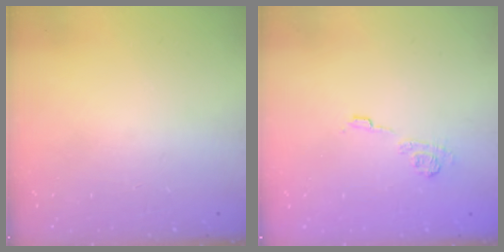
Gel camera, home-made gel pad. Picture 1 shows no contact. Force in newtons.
{"total": 8.0, "press": 7.9, "slide": 1.0}